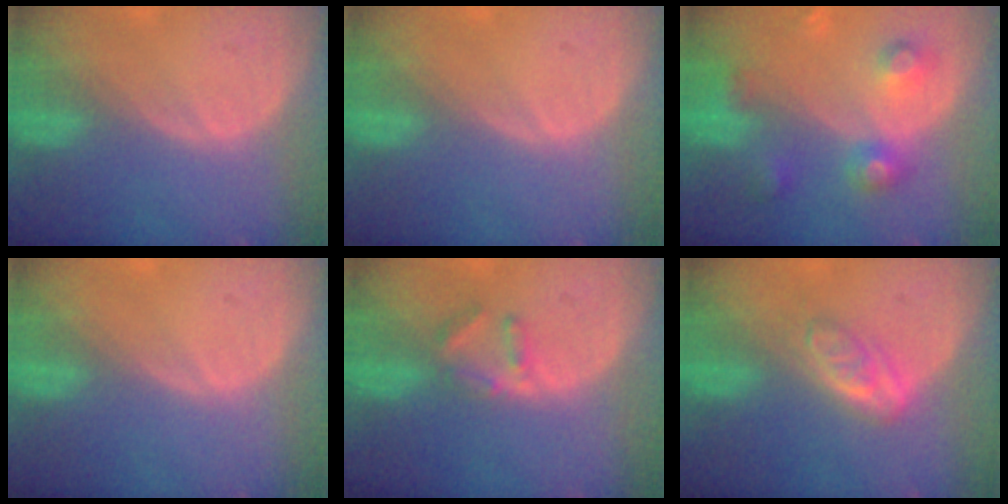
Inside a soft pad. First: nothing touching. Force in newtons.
{"total": 0.0}
{"total": 5.7, "press": 5.7, "slide": 0.2}
{"total": 0.0}
{"total": 3.0, "press": 3.0, "slide": 0.4}
{"total": 5.0, "press": 4.4, "slide": 2.4}